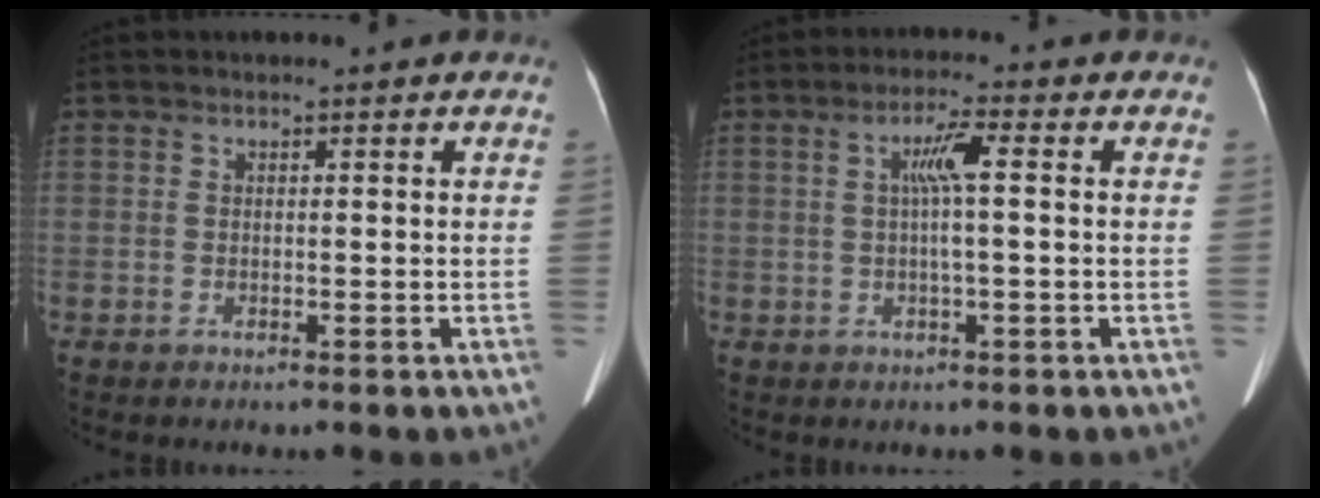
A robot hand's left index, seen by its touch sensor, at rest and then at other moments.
{"total": 4.5, "force": [0.6, 0.2, 4.5], "torque": [-0.085, 0.013, 0.010]}